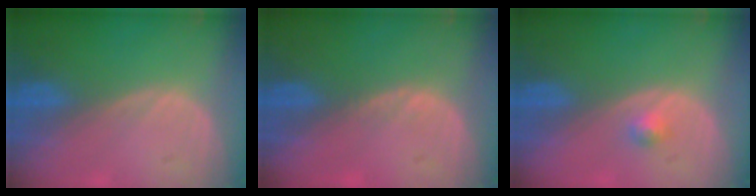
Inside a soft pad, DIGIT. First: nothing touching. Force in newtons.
{"total": 0.7, "press": 0.6, "slide": 0.3}
{"total": 1.5, "press": 1.3, "slide": 0.8}